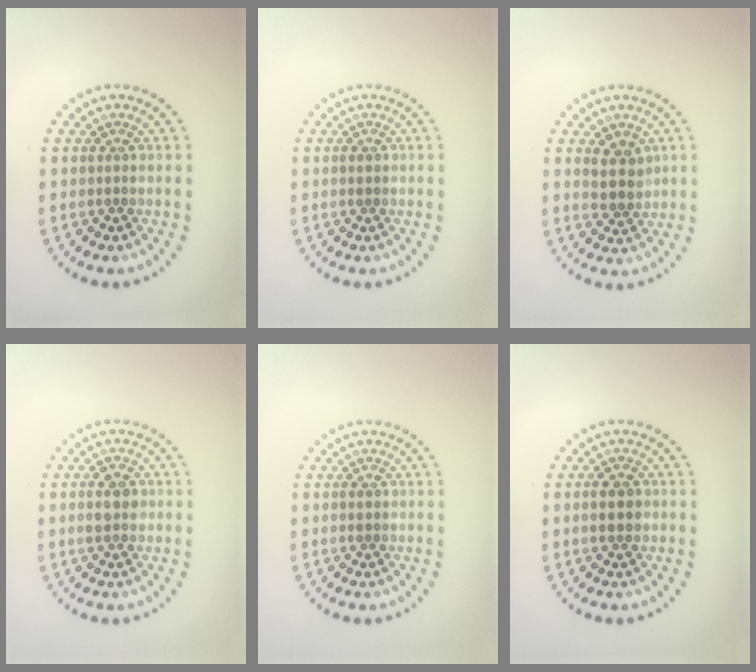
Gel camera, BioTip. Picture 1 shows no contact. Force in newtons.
{"total": 0.9, "press": 0.9, "slide": 0.1}
{"total": 2.7, "press": 2.5, "slide": 1.0}
{"total": 2.6, "press": 2.6, "slide": 0.1}
{"total": 0.9, "press": 0.9, "slide": 0.1}
{"total": 2.3, "press": 2.3, "slide": 0.2}